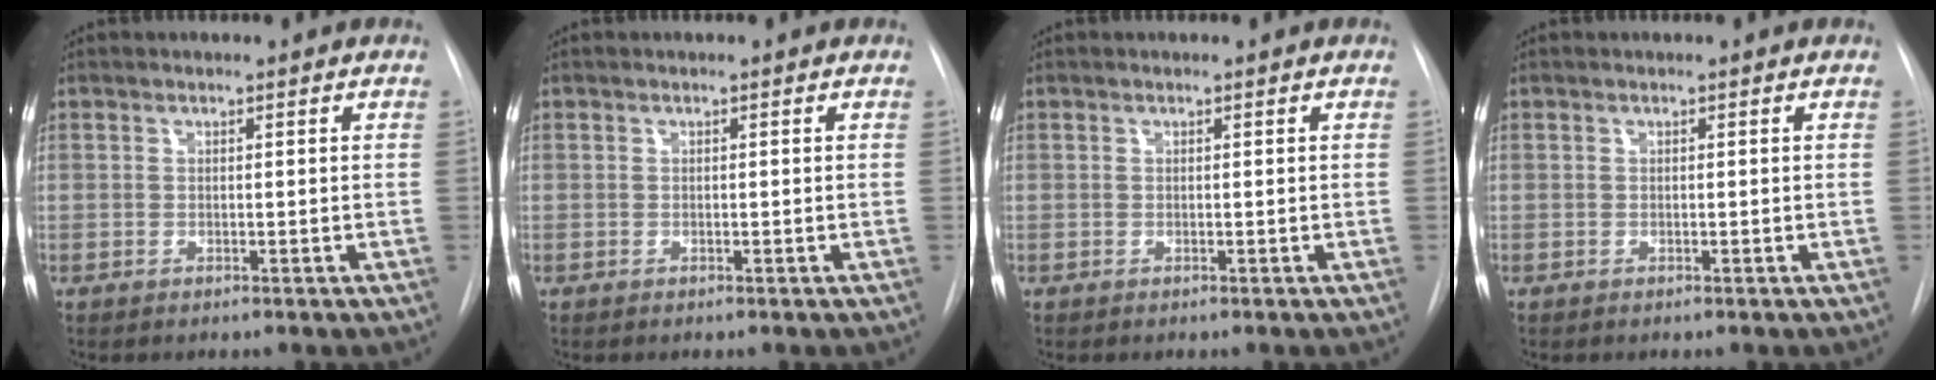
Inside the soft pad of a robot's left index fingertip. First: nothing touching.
{"total": 1.0, "force": [-1.0, 0.0, -0.1], "torque": [0.007, -0.005, -0.017]}
{"total": 0.0}
{"total": 0.0}